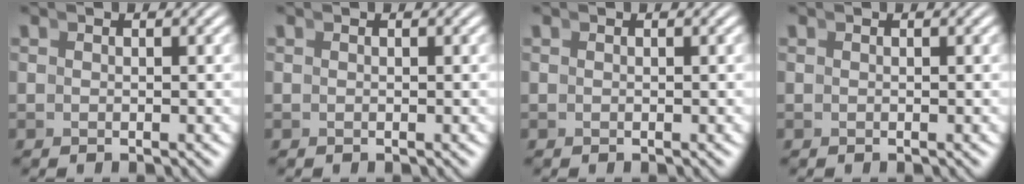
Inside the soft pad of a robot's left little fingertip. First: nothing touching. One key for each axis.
{"total": 0.0}
{"total": 0.0}
{"total": 0.0}